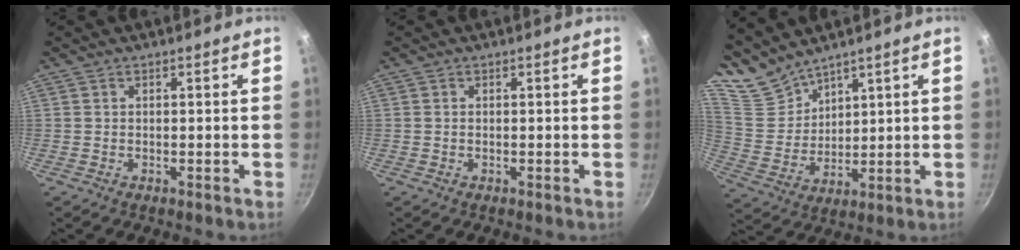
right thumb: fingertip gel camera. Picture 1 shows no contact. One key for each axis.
{"total": 0.0}
{"total": 8.1, "fx": 7.2, "fy": 3.4, "fz": 1.5, "tx": -0.018, "ty": -0.032, "tz": 0.164}